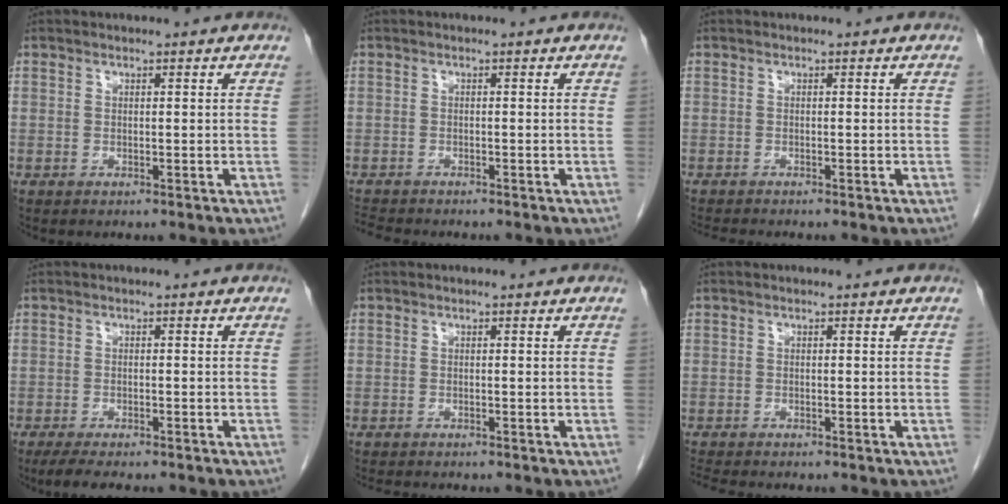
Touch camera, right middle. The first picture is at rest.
{"total": 2.9, "force": [-2.8, 0.3, 0.7], "torque": [-0.015, -0.014, -0.048]}
{"total": 2.2, "force": [-2.1, -0.2, 0.7], "torque": [-0.014, -0.009, -0.034]}
{"total": 5.8, "force": [-4.7, 1.2, 3.1], "torque": [-0.046, -0.011, -0.070]}
{"total": 2.7, "force": [-2.4, 0.5, 1.1], "torque": [-0.021, -0.008, -0.031]}
{"total": 3.4, "force": [-3.1, 0.2, 1.4], "torque": [-0.025, -0.014, -0.051]}